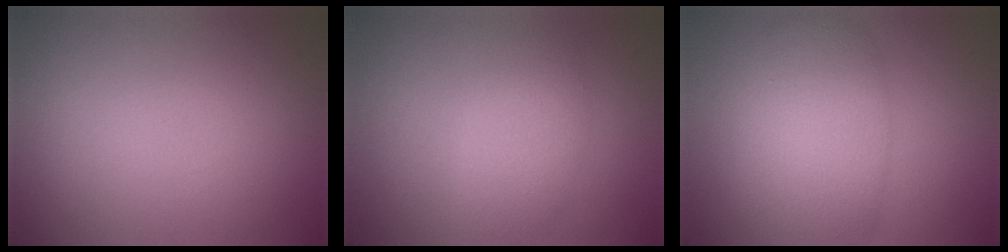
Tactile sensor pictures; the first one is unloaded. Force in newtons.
{"total": 2.9, "press": 2.9, "slide": 0.1}
{"total": 7.3, "press": 7.3, "slide": 0.5}